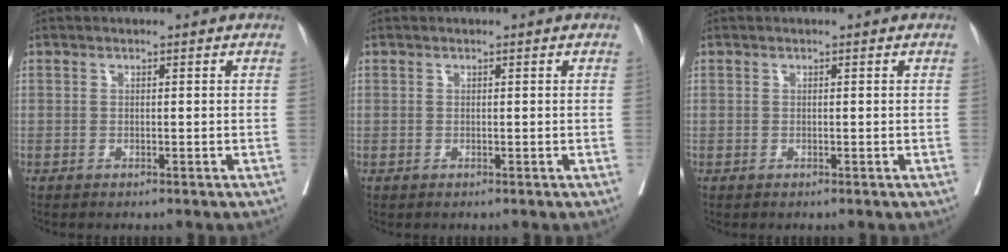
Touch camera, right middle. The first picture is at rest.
{"total": 0.0}
{"total": 0.0}